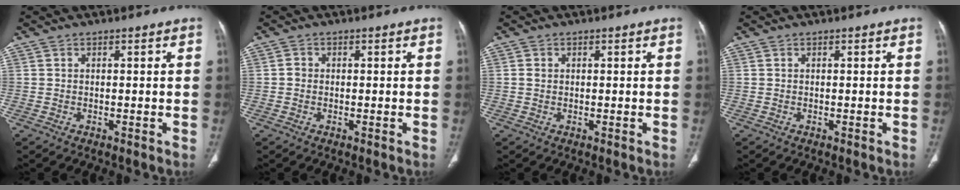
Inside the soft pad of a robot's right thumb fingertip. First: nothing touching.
{"total": 1.1, "force": [-0.1, 1.0, 0.4], "torque": [0.000, 0.004, -0.003]}
{"total": 1.0, "force": [0.2, 0.8, 0.4], "torque": [-0.007, 0.001, 0.005]}
{"total": 0.0}